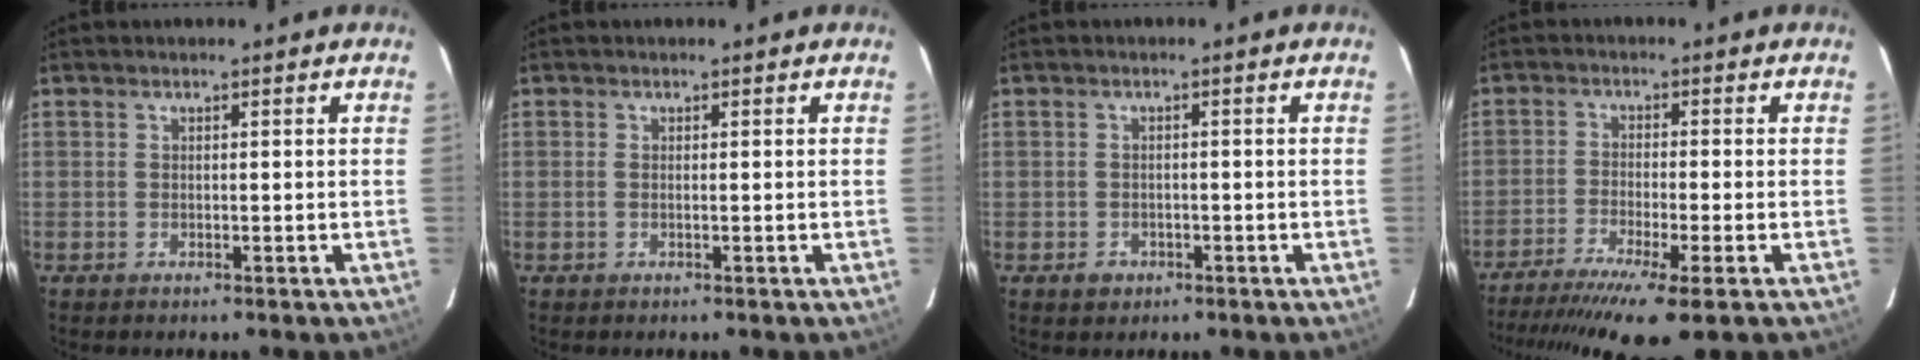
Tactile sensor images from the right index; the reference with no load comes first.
{"total": 0.6, "force": [0.0, 0.0, 0.6], "torque": [-0.015, 0.001, -0.003]}
{"total": 2.4, "force": [-1.1, 2.1, 0.6], "torque": [-0.013, 0.002, -0.013]}
{"total": 14.1, "force": [-10.2, 1.0, 9.6], "torque": [-0.195, -0.045, -0.167]}